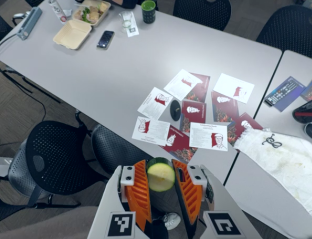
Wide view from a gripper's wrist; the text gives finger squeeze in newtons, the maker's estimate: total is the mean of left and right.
{"total": 10.7, "left": 10.5, "right": 10.9}